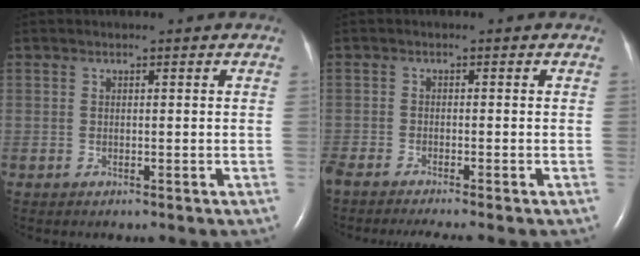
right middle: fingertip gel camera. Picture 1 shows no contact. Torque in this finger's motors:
{"motor_torque": [0.40, -0.47, 0.02, 0.01]}